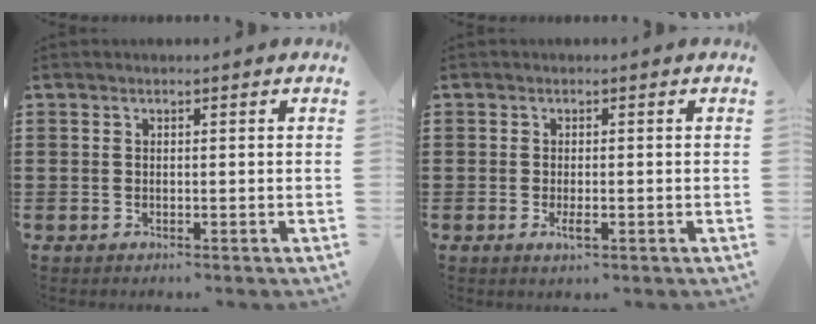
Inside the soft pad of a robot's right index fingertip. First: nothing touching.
{"total": 1.9, "force": [-0.7, 0.6, 1.6], "torque": [-0.045, -0.007, -0.016]}